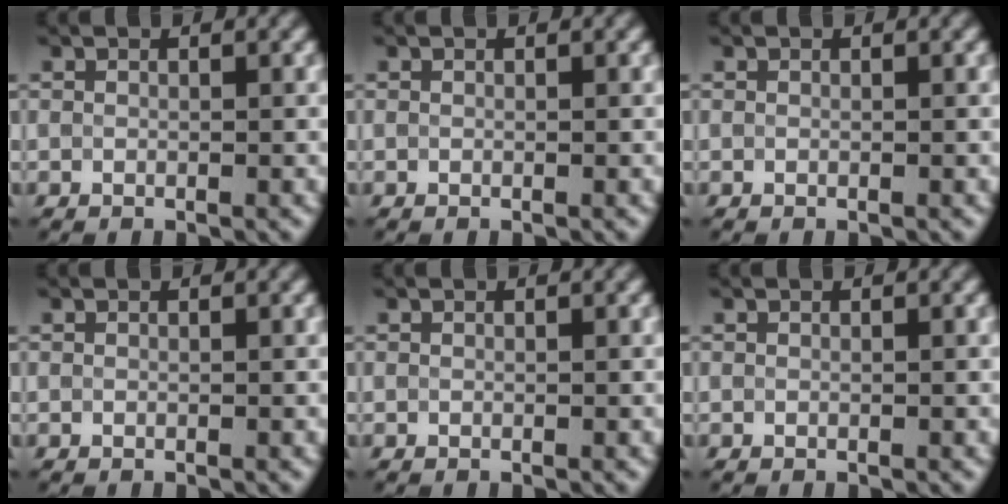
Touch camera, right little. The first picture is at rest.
{"total": 0.0}
{"total": 0.0}
{"total": 0.0}
{"total": 0.0}
{"total": 0.0}